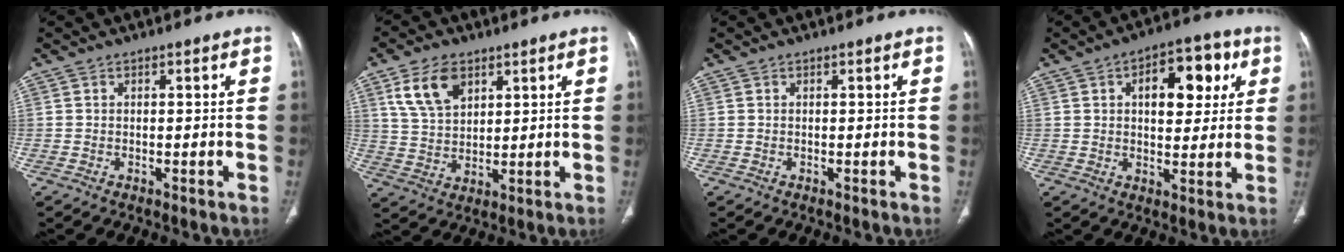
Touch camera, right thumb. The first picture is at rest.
{"total": 9.5, "force": [4.8, 5.8, 5.9], "torque": [-0.096, -0.015, 0.098]}
{"total": 0.0}
{"total": 11.8, "force": [3.7, 6.6, 9.1], "torque": [-0.086, 0.005, 0.048]}